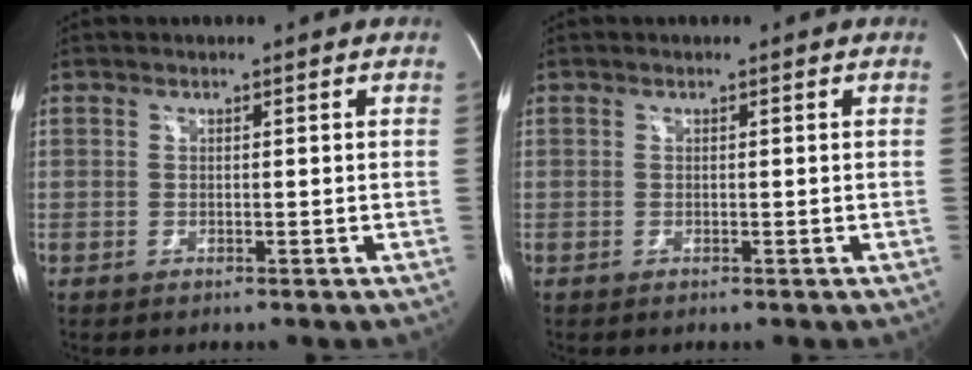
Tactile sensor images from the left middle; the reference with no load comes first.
{"total": 0.0}